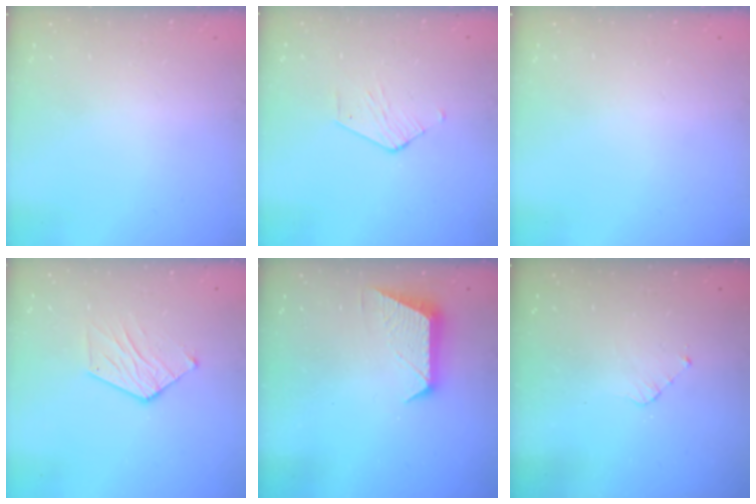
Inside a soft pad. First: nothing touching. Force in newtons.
{"total": 2.5, "press": 2.5, "slide": 0.2}
{"total": 0.0}
{"total": 9.6, "press": 9.6, "slide": 0.7}
{"total": 10.1, "press": 10.1, "slide": 0.5}
{"total": 2.8, "press": 2.8, "slide": 0.2}